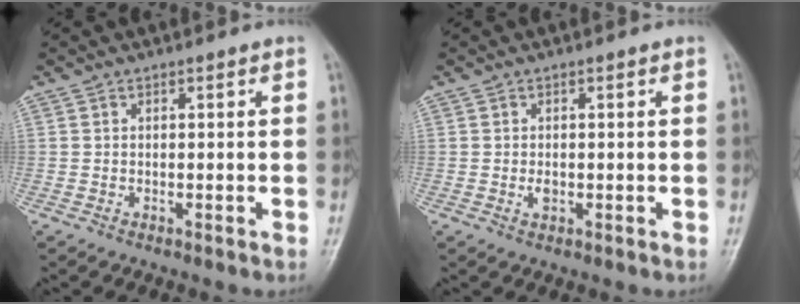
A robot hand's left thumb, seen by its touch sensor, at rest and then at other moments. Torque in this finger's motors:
{"motor_torque": [0.33, 0.42, 0.23, 0.00, 0.00]}